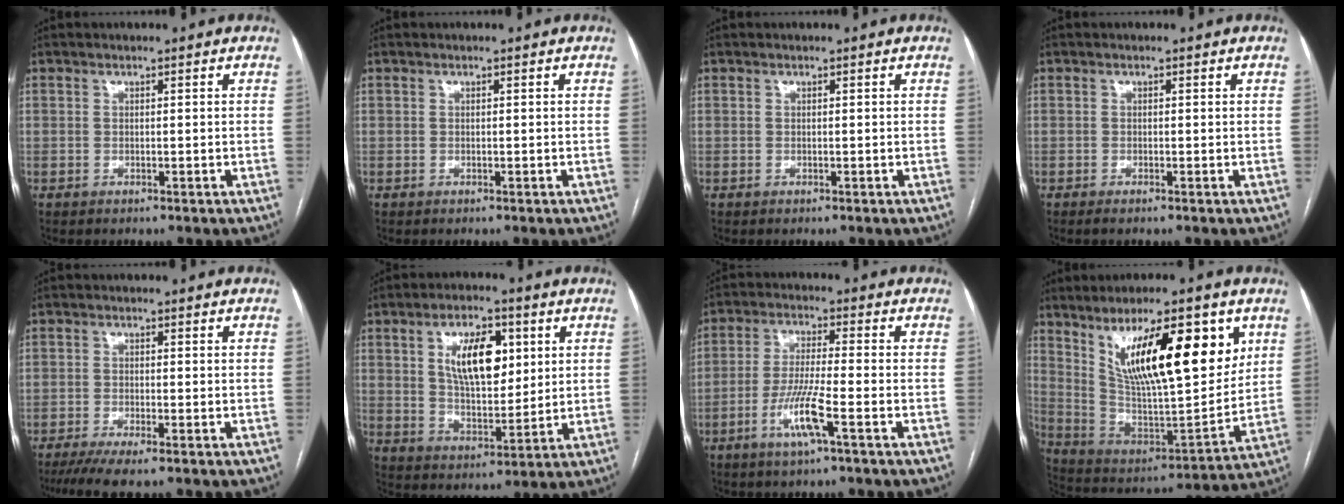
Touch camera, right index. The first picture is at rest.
{"total": 0.0}
{"total": 0.0}
{"total": 0.7, "force": [-0.5, 0.0, 0.5], "torque": [-0.009, -0.002, -0.011]}
{"total": 5.4, "force": [-3.9, 0.3, 3.7], "torque": [-0.059, -0.012, -0.067]}
{"total": 11.1, "force": [3.6, 5.1, 9.3], "torque": [-0.161, 0.009, 0.066]}
{"total": 7.6, "force": [-3.3, -0.1, 6.9], "torque": [-0.139, -0.008, -0.065]}
{"total": 21.2, "force": [9.8, 4.8, 18.2], "torque": [-0.298, 0.003, 0.172]}